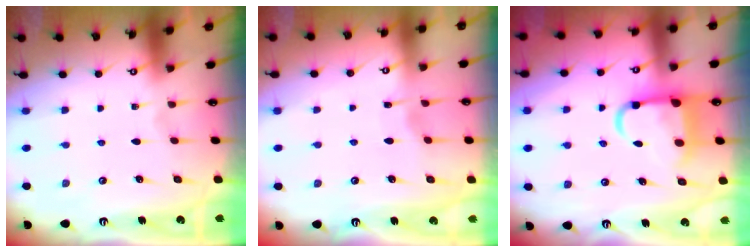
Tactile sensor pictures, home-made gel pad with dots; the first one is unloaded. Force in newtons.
{"total": 2.8, "press": 2.8, "slide": 0.4}
{"total": 9.7, "press": 9.6, "slide": 1.2}